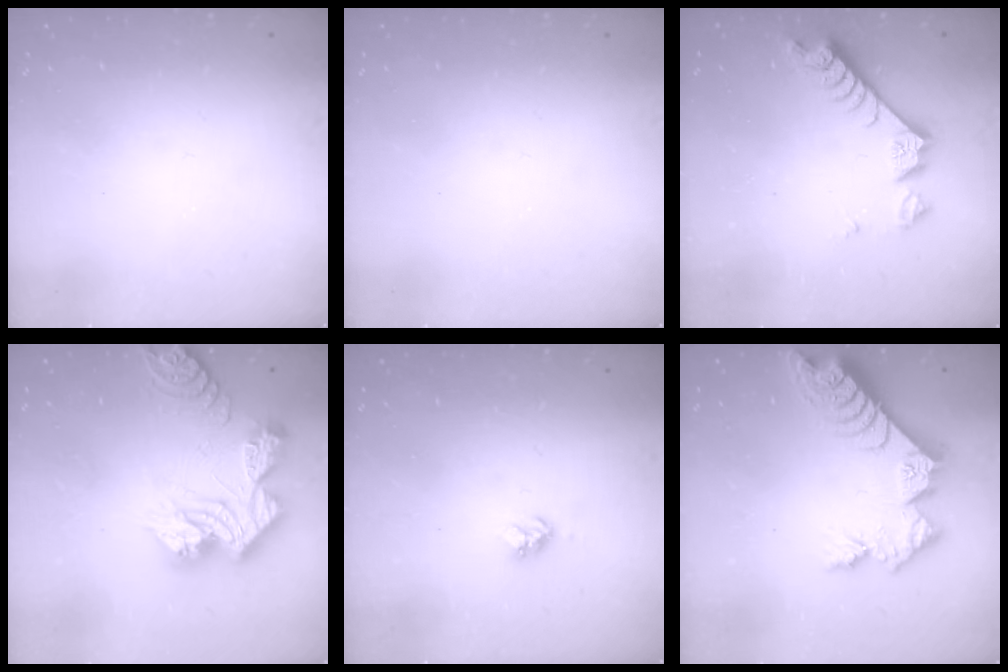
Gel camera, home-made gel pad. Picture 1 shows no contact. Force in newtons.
{"total": 0.0}
{"total": 8.0, "press": 7.9, "slide": 0.7}
{"total": 21.6, "press": 21.5, "slide": 2.2}
{"total": 4.1, "press": 4.0, "slide": 0.5}
{"total": 12.8, "press": 12.8, "slide": 1.0}